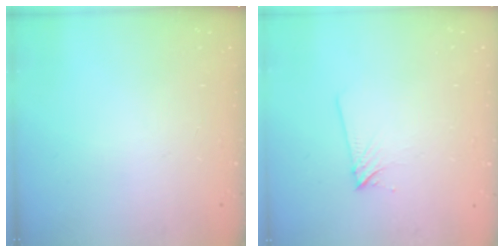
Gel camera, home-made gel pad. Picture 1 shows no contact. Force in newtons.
{"total": 5.0, "press": 5.0, "slide": 0.8}